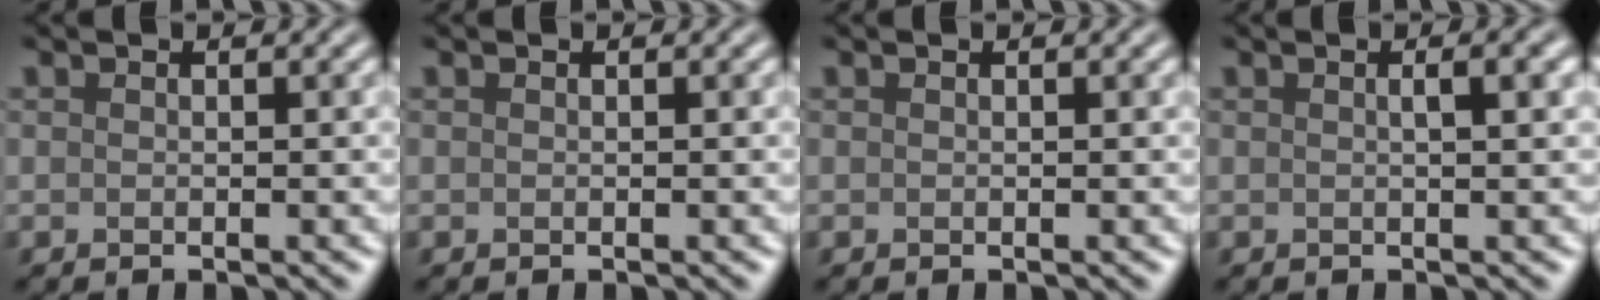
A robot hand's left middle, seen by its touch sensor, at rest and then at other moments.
{"total": 0.0}
{"total": 0.0}
{"total": 2.8, "force": [0.8, 1.0, 2.5], "torque": [-0.018, 0.003, -0.004]}